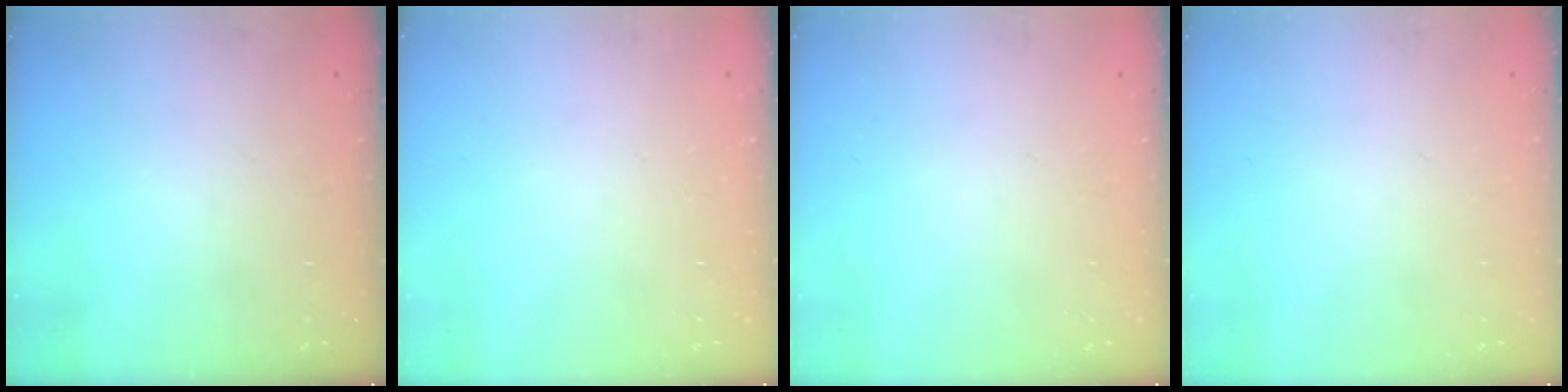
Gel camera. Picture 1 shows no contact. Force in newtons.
{"total": 0.0}
{"total": 0.0}
{"total": 0.0}